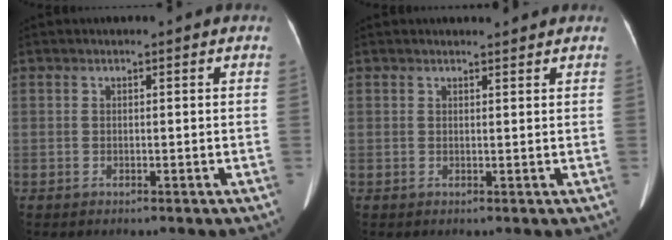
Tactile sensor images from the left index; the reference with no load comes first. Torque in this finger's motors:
{"motor_torque": [-0.11, 0.02, -0.10, -0.01]}